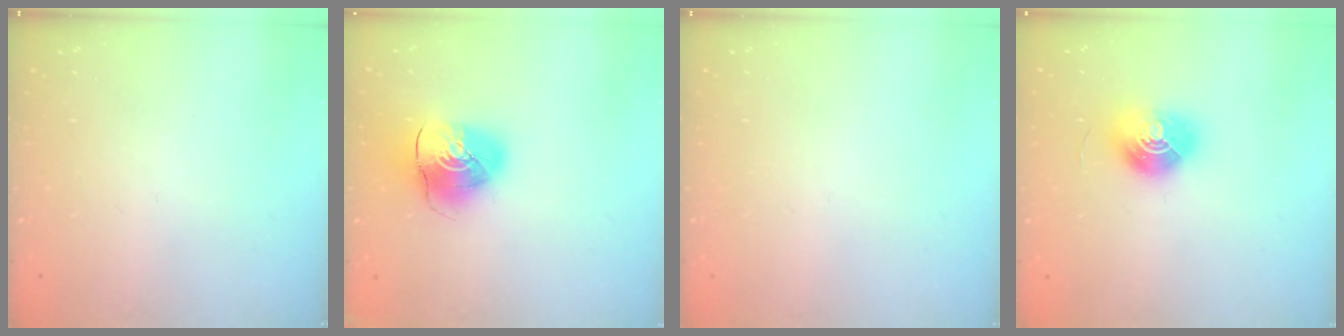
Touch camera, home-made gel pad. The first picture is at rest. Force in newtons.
{"total": 10.6, "press": 10.5, "slide": 1.5}
{"total": 0.0}
{"total": 10.4, "press": 10.4, "slide": 0.3}